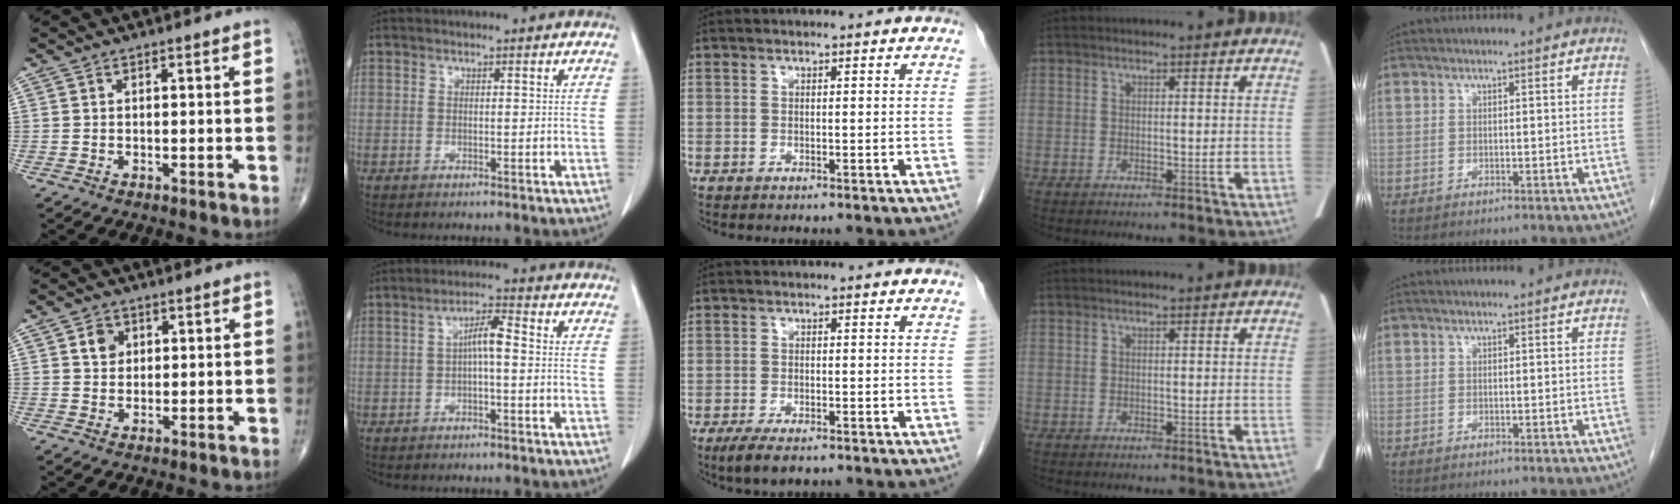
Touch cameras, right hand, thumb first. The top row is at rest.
{"thumb": {"total": 3.5, "force": [1.2, 2.9, 1.5], "torque": [-0.009, -0.005, 0.020]}, "index": {"total": 4.0, "force": [-0.2, 0.7, 3.9], "torque": [-0.070, 0.013, -0.004]}, "middle": {"total": 4.1, "force": [-2.9, 1.3, 2.7], "torque": [-0.053, -0.009, -0.046]}}